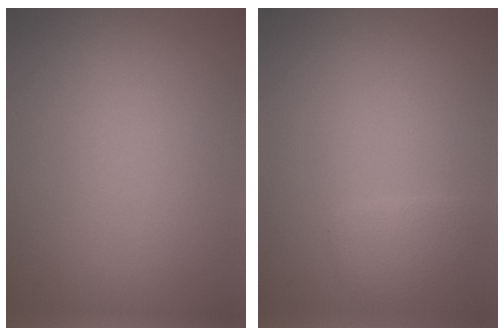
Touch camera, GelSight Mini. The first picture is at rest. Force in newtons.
{"total": 1.7, "press": 1.7, "slide": 0.1}